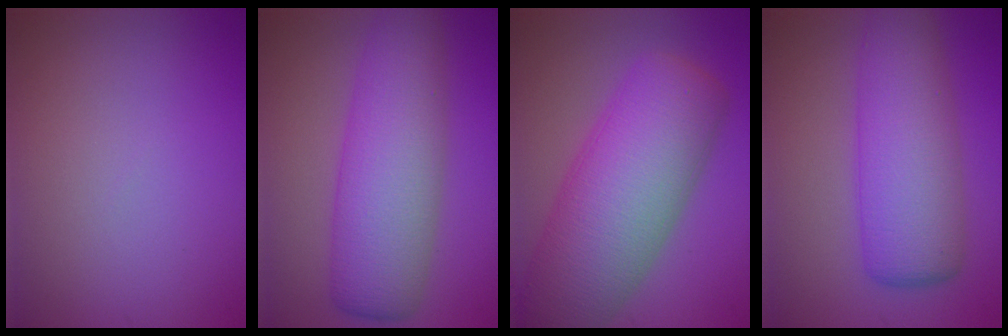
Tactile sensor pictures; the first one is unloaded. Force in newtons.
{"total": 8.5, "press": 8.5, "slide": 0.2}
{"total": 12.3, "press": 12.3, "slide": 0.8}
{"total": 7.8, "press": 7.8, "slide": 0.4}